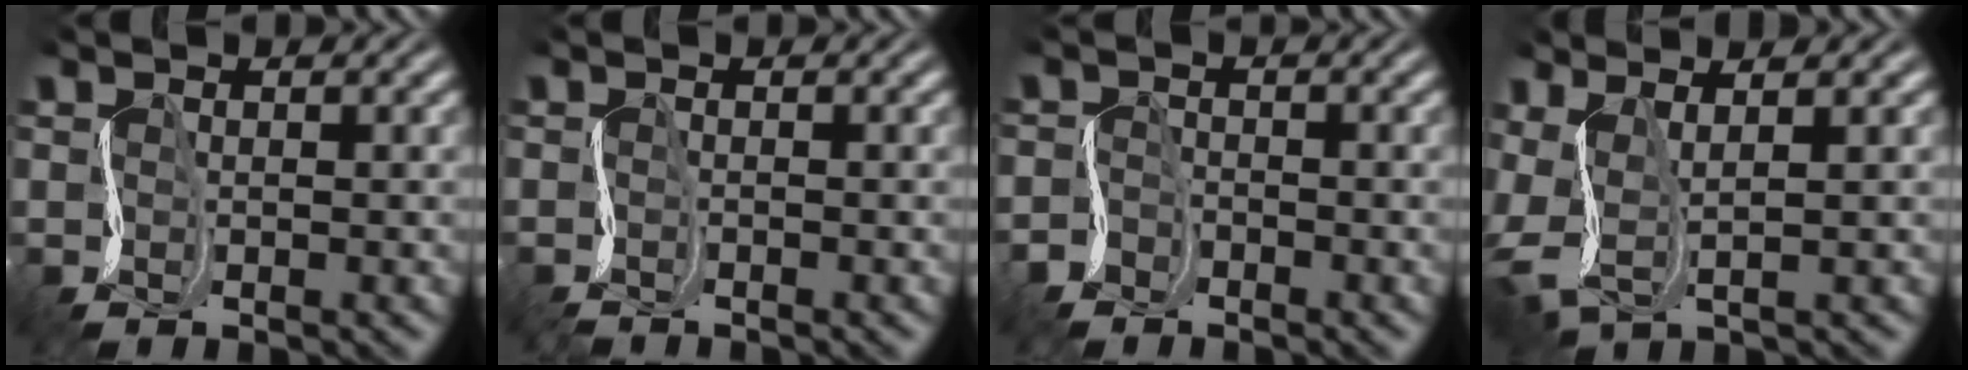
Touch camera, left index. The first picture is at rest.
{"total": 0.9, "force": [-0.8, -0.4, -0.1], "torque": [-0.001, -0.002, -0.019]}
{"total": 1.5, "force": [-1.3, 0.7, -0.2], "torque": [0.002, 0.002, -0.033]}
{"total": 3.9, "force": [1.0, 1.5, 3.5], "torque": [-0.092, -0.003, 0.024]}